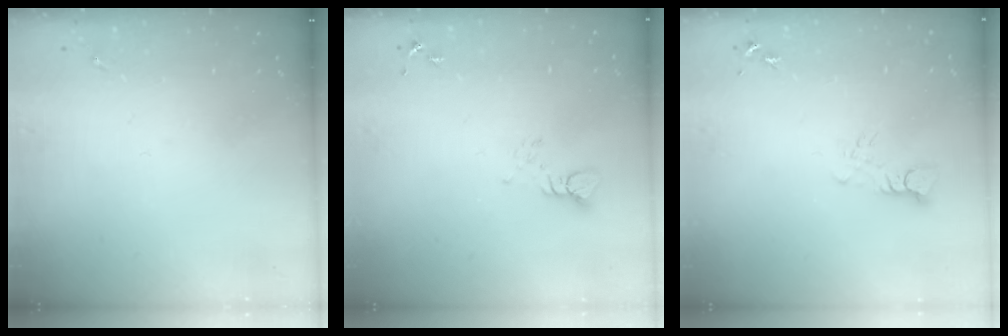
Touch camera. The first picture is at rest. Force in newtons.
{"total": 4.0, "press": 4.0, "slide": 0.1}
{"total": 3.4, "press": 3.4, "slide": 0.2}